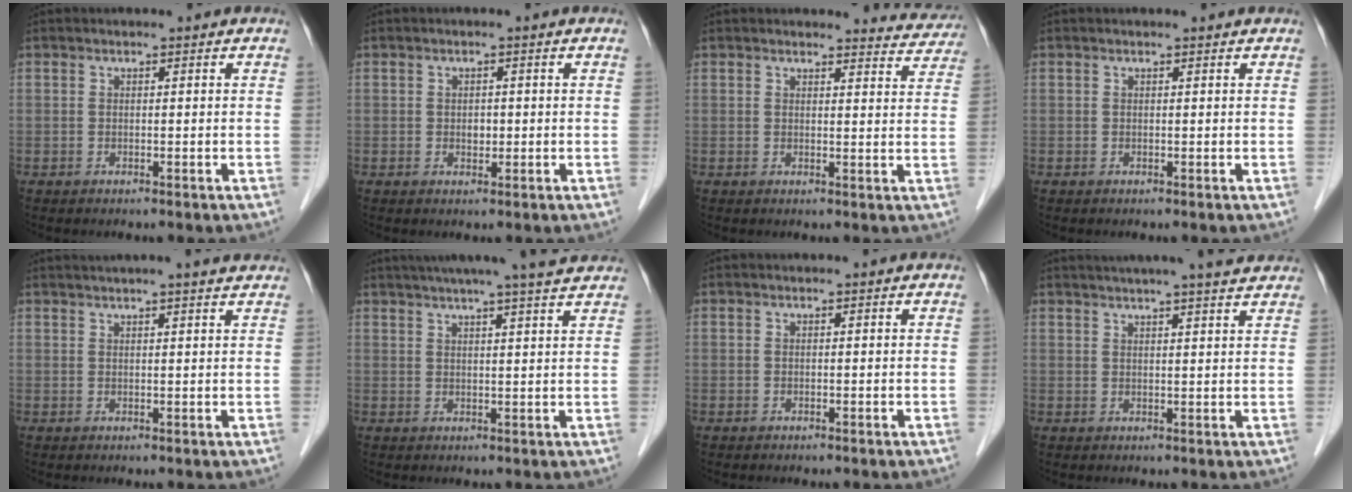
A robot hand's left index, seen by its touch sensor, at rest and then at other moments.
{"total": 1.4, "force": [-0.1, 1.0, 1.0], "torque": [-0.017, 0.001, 0.002]}
{"total": 5.6, "force": [5.5, 0.9, -0.5], "torque": [0.017, -0.026, 0.040]}
{"total": 0.6, "force": [0.6, 0.1, 0.1], "torque": [-0.005, 0.001, 0.004]}
{"total": 9.1, "force": [8.0, 0.2, 4.4], "torque": [-0.065, 0.025, 0.092]}
{"total": 14.5, "force": [12.6, 0.1, 7.1], "torque": [-0.116, 0.023, 0.158]}
{"total": 0.0}
{"total": 13.3, "force": [11.8, 0.6, 6.2], "torque": [-0.097, 0.025, 0.143]}